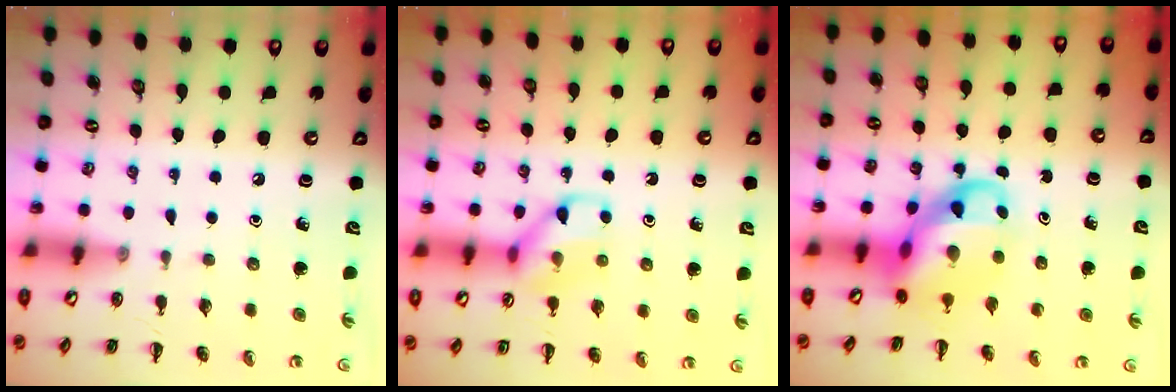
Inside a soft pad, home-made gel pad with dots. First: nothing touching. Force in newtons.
{"total": 10.9, "press": 10.8, "slide": 1.1}
{"total": 8.8, "press": 8.5, "slide": 2.3}